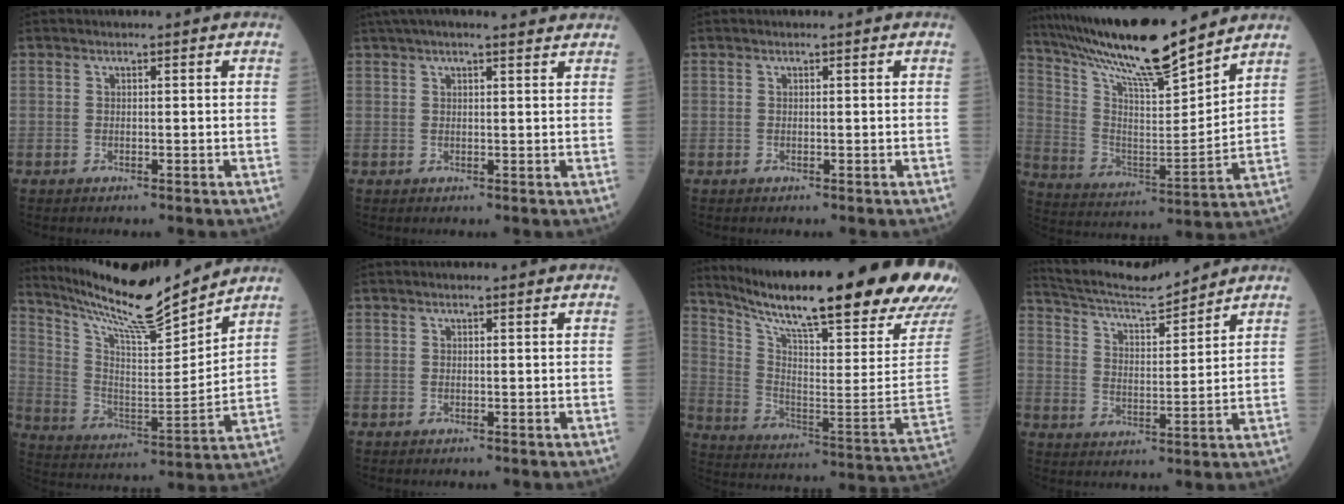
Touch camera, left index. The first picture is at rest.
{"total": 9.3, "force": [8.0, 1.0, 4.6], "torque": [-0.071, 0.034, 0.102]}
{"total": 0.0}
{"total": 18.9, "force": [16.4, 0.6, 9.3], "torque": [-0.175, -0.004, 0.289]}
{"total": 16.6, "force": [15.4, 0.2, 6.1], "torque": [-0.127, -0.016, 0.268]}
{"total": 1.1, "force": [0.9, 0.0, 0.6], "torque": [-0.010, 0.008, 0.014]}
{"total": 31.1, "force": [25.3, 1.6, 18.1], "torque": [-0.313, -0.081, 0.353]}
{"total": 12.5, "force": [12.0, 0.2, 3.5], "torque": [-0.077, 0.013, 0.208]}